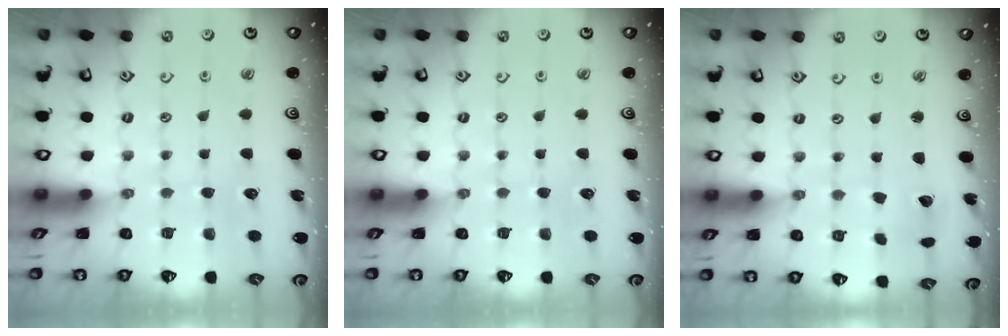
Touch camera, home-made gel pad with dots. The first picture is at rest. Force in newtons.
{"total": 0.0}
{"total": 2.4, "press": 2.4, "slide": 0.1}